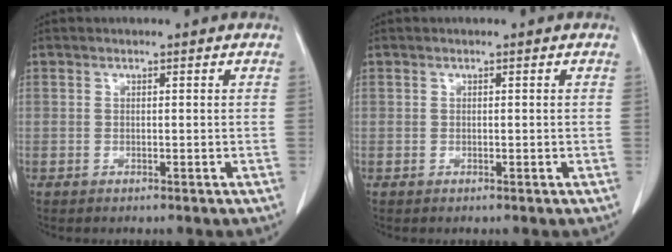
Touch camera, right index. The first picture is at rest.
{"total": 0.0}